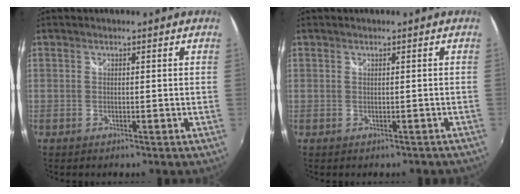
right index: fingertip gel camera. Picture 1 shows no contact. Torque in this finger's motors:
{"motor_torque": [-0.08, -0.02, -0.21, -0.09]}